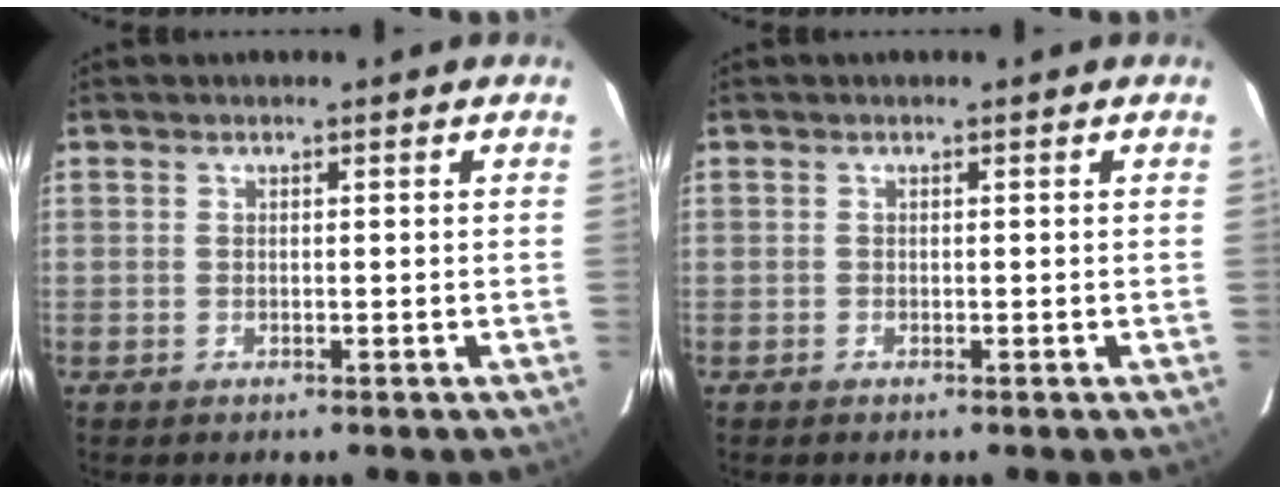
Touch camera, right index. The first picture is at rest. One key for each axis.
{"total": 0.0}